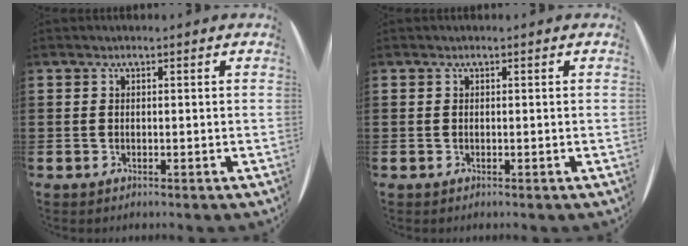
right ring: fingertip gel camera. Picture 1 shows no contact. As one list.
[{"total": 0.0}]